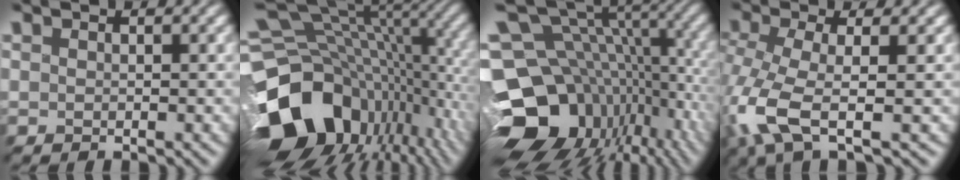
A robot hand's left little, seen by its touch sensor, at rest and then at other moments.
{"total": 17.7, "force": [-4.8, 12.6, 11.5], "torque": [-0.220, -0.004, -0.057]}
{"total": 18.1, "force": [-5.0, 12.9, 11.7], "torque": [-0.221, 0.022, -0.033]}
{"total": 5.4, "force": [-2.7, 1.1, 4.5], "torque": [-0.119, -0.008, -0.056]}